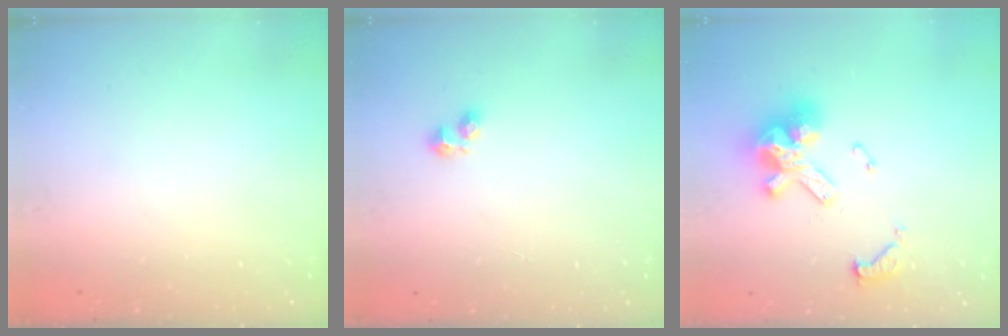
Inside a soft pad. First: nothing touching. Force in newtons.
{"total": 3.8, "press": 3.8, "slide": 0.7}
{"total": 14.3, "press": 14.2, "slide": 1.7}